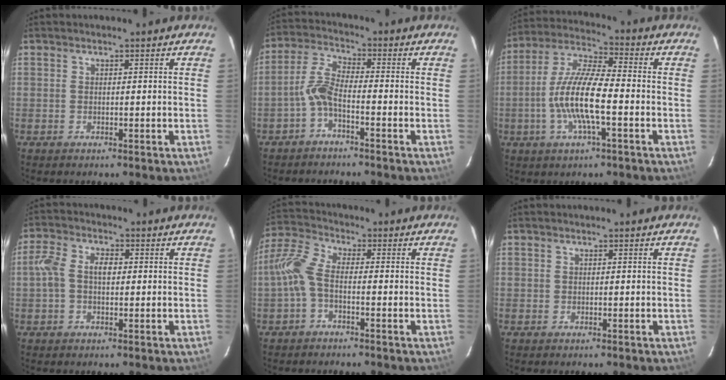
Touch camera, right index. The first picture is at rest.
{"total": 4.8, "force": [-2.4, 1.2, 4.0], "torque": [-0.099, 0.015, -0.051]}
{"total": 12.6, "force": [-3.1, 2.7, 11.9], "torque": [-0.246, 0.001, -0.064]}
{"total": 5.5, "force": [0.1, 3.2, 4.5], "torque": [-0.096, 0.016, -0.004]}
{"total": 6.6, "force": [-1.8, 2.8, 5.7], "torque": [-0.137, 0.015, -0.045]}
{"total": 0.0}